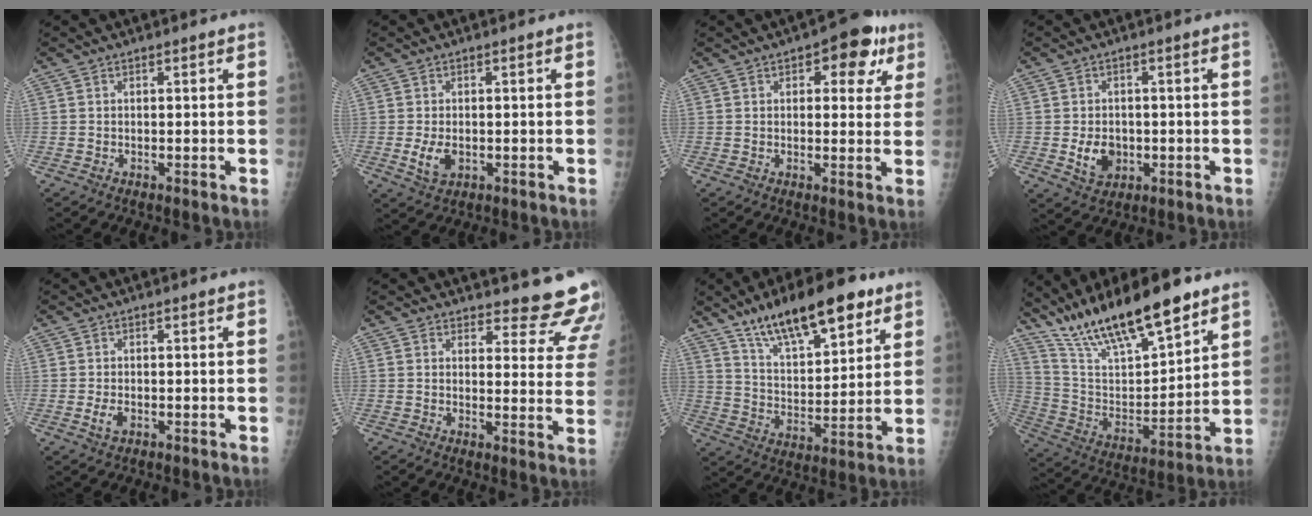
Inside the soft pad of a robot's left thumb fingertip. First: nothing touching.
{"total": 4.0, "force": [-0.5, 2.6, 3.0], "torque": [-0.054, -0.008, -0.003]}
{"total": 9.5, "force": [4.5, 4.8, 6.7], "torque": [-0.042, -0.008, 0.049]}
{"total": 5.5, "force": [-0.8, 4.3, 3.4], "torque": [-0.038, -0.003, -0.004]}
{"total": 2.3, "force": [-0.4, 1.4, 1.8], "torque": [-0.034, -0.003, -0.006]}
{"total": 13.5, "force": [12.9, 3.6, 1.9], "torque": [0.028, -0.117, 0.125]}
{"total": 19.0, "force": [12.4, 6.9, 12.6], "torque": [-0.169, -0.050, 0.213]}
{"total": 23.0, "force": [16.9, 6.3, 14.2], "torque": [-0.222, -0.058, 0.306]}